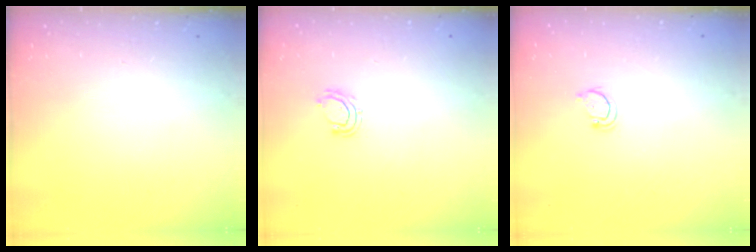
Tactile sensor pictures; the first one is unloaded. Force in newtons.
{"total": 6.1, "press": 5.9, "slide": 1.4}
{"total": 1.9, "press": 1.9, "slide": 0.2}